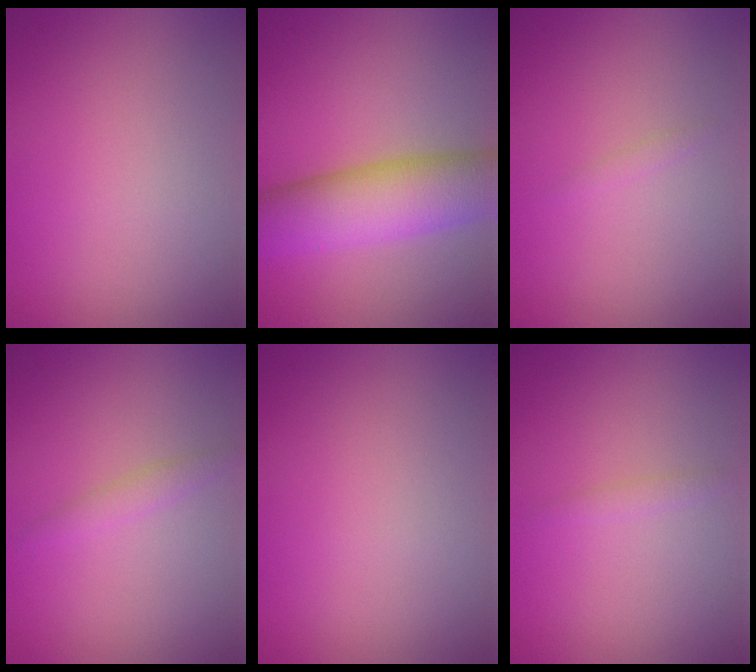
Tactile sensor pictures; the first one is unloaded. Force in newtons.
{"total": 7.9, "press": 7.9, "slide": 0.2}
{"total": 0.5, "press": 0.5, "slide": 0.0}
{"total": 1.2, "press": 1.2, "slide": 0.1}
{"total": 0.0}
{"total": 0.8, "press": 0.8, "slide": 0.0}